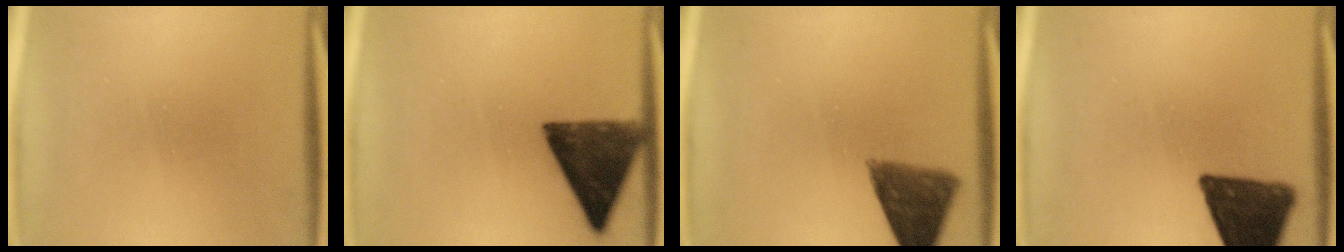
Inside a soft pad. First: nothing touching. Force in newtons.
{"total": 13.2}
{"total": 8.2}
{"total": 15.0}